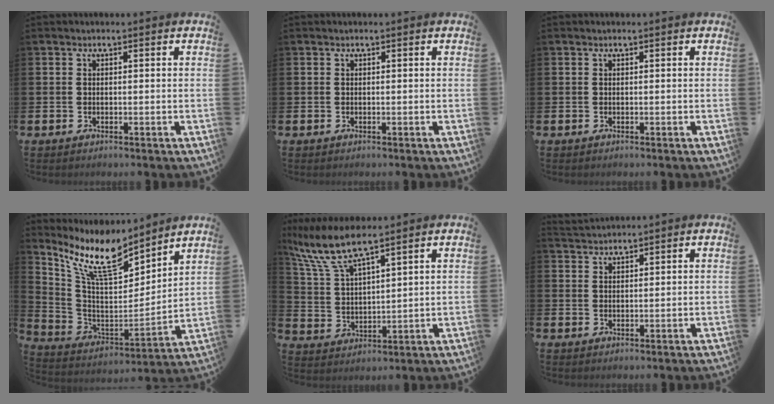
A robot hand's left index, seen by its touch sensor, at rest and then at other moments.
{"total": 0.0}
{"total": 0.0}
{"total": 11.6, "force": [9.4, 3.4, 5.9], "torque": [-0.145, -0.058, 0.164]}
{"total": 7.9, "force": [6.8, 1.2, 3.7], "torque": [-0.099, -0.027, 0.121]}
{"total": 2.0, "force": [2.0, 0.2, -0.1], "torque": [-0.004, -0.005, 0.038]}